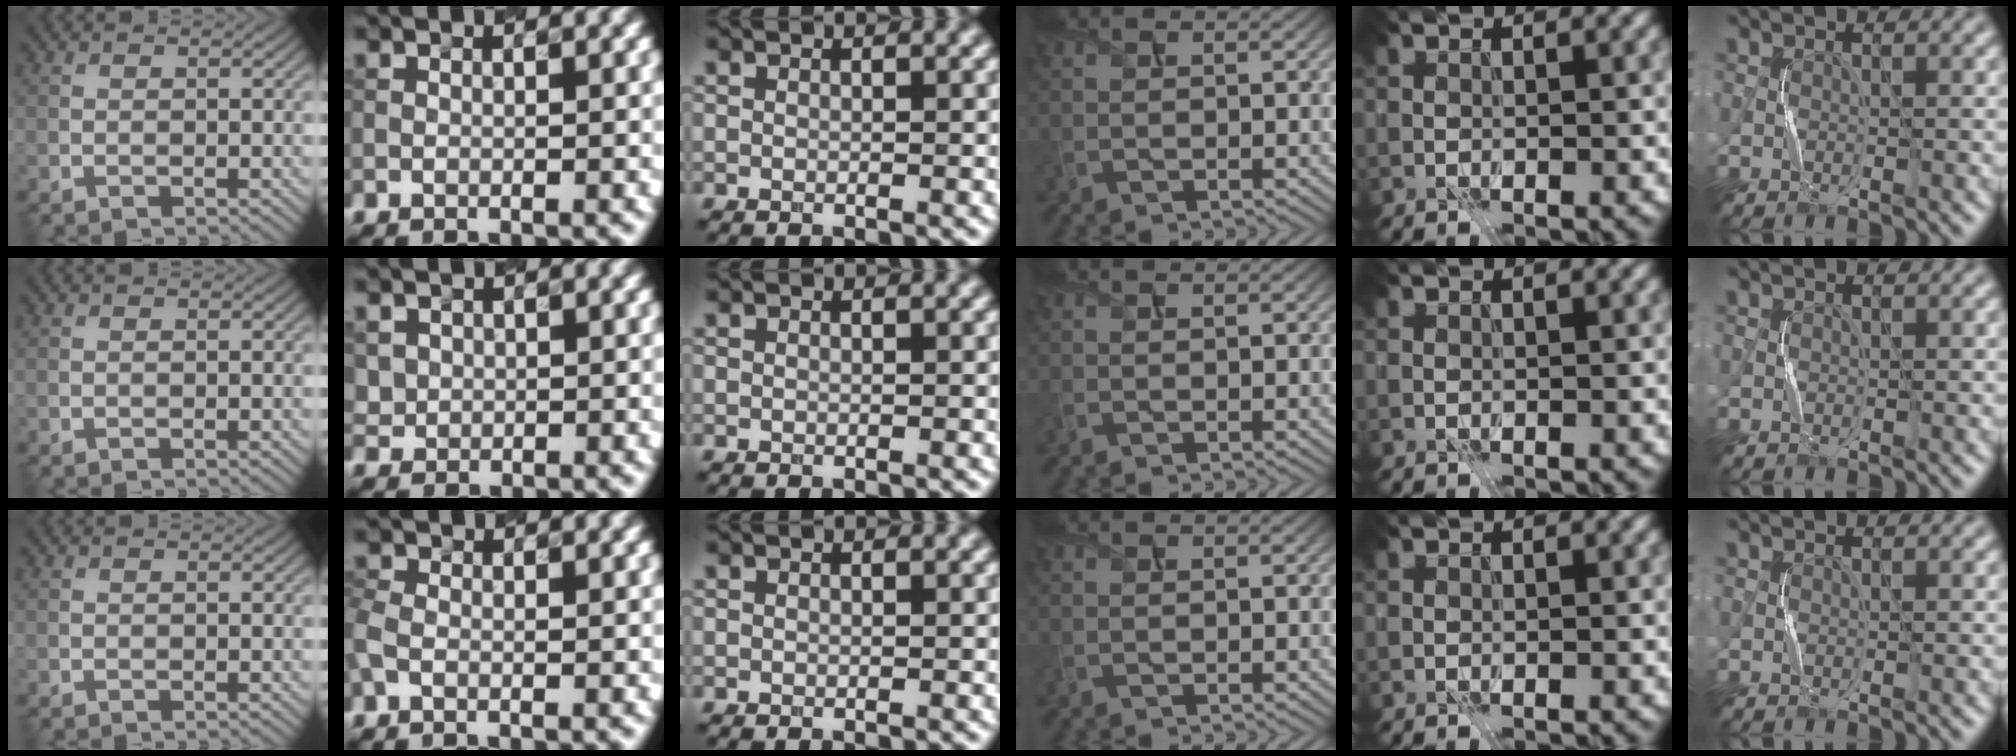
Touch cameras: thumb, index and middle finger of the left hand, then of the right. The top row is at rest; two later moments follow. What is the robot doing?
{"motion": "press", "object": "toy piano key"}